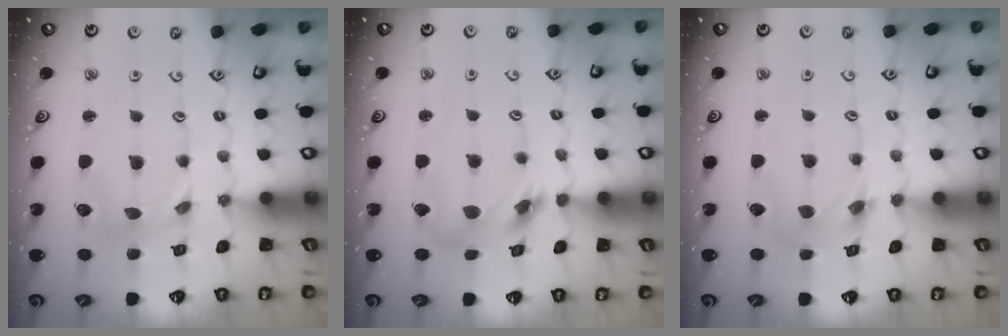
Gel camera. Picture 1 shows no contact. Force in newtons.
{"total": 7.7, "press": 7.6, "slide": 0.7}
{"total": 1.2, "press": 1.2, "slide": 0.3}